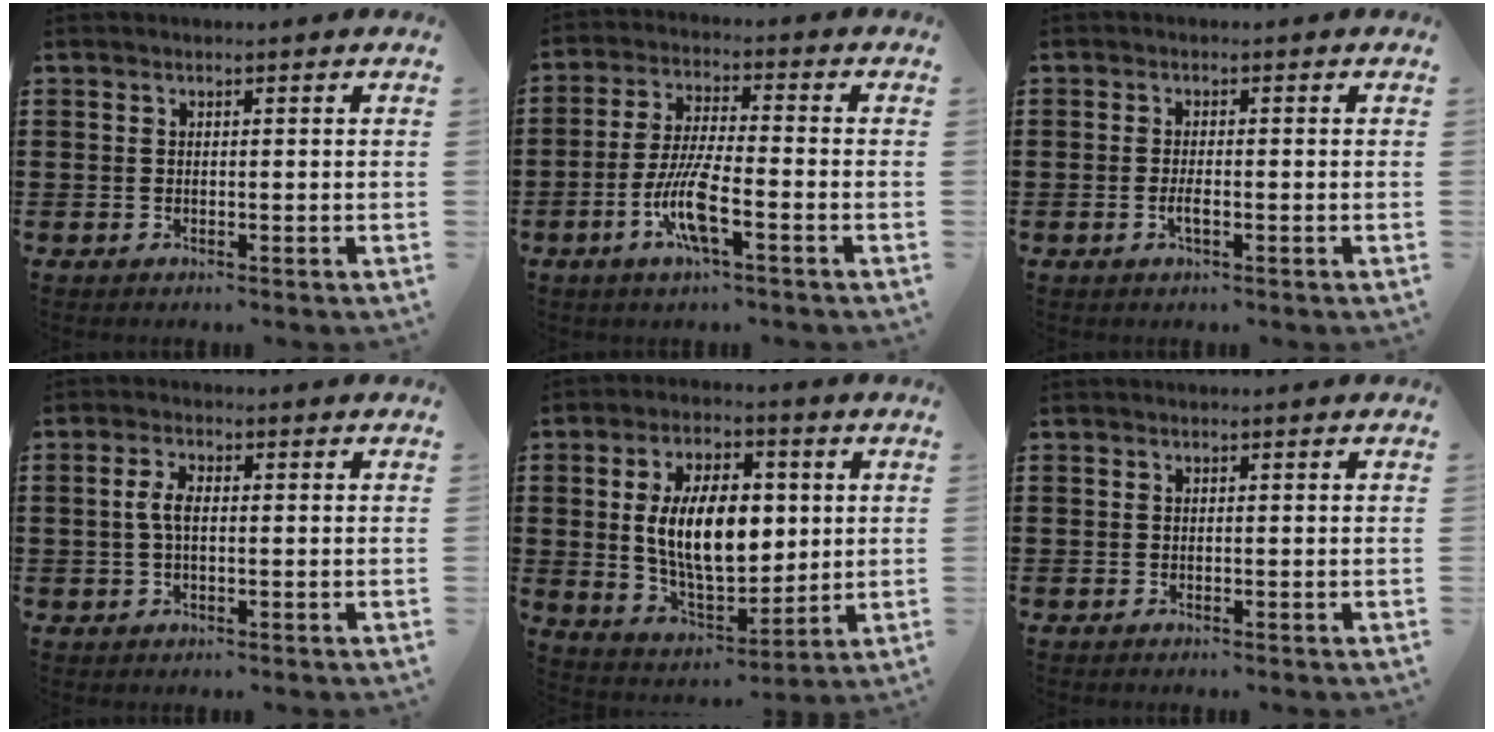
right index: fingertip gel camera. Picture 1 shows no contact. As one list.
[{"total": 8.6, "force": [-3.6, 1.7, 7.6], "torque": [-0.170, -0.014, -0.073]}, {"total": 1.9, "force": [-0.7, 0.4, 1.7], "torque": [-0.029, 0.000, -0.012]}, {"total": 3.4, "force": [-0.1, 1.5, 3.0], "torque": [-0.066, 0.002, -0.005]}, {"total": 12.6, "force": [1.6, 7.0, 10.4], "torque": [-0.195, 0.005, 0.025]}, {"total": 0.0}]